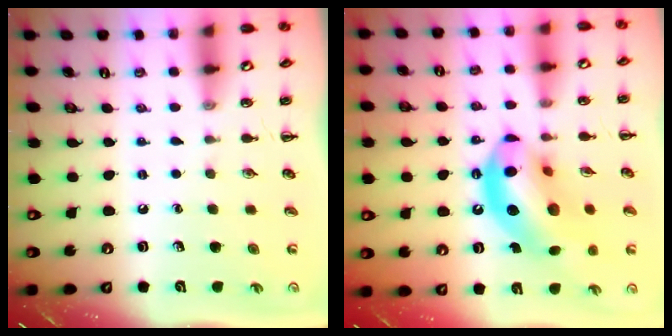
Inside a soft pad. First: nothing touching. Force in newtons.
{"total": 18.0, "press": 17.5, "slide": 4.5}